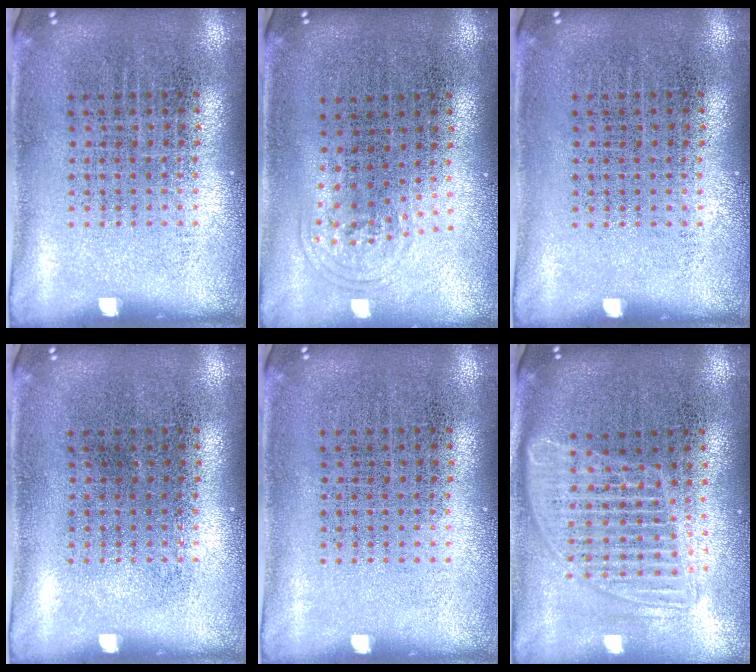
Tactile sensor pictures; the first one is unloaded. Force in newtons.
{"total": 0.9, "press": 0.6, "slide": 0.7}
{"total": 0.0}
{"total": 0.0}
{"total": 0.0}
{"total": 1.7, "press": 1.5, "slide": 0.9}